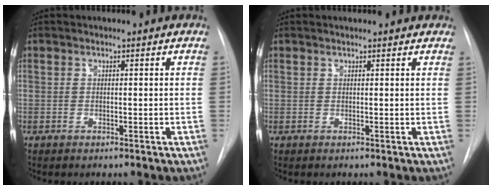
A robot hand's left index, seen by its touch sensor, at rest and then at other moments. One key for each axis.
{"total": 3.4, "fx": 3.0, "fy": 0.9, "fz": 1.3, "tx": -0.016, "ty": 0.019, "tz": 0.031}